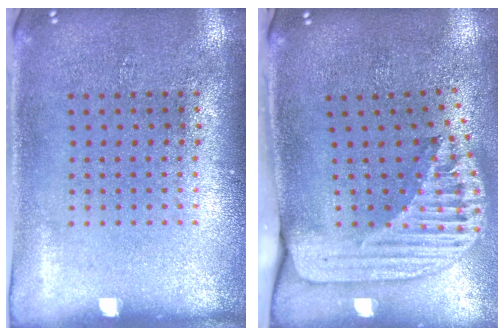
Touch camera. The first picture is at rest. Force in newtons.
{"total": 2.6, "press": 1.8, "slide": 1.9}